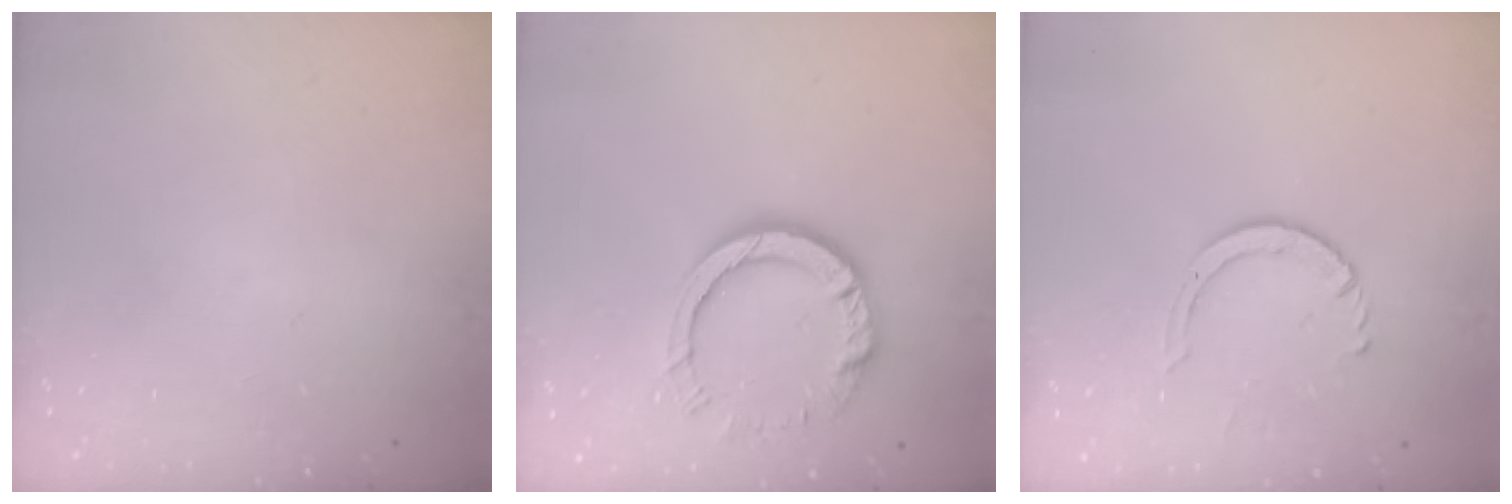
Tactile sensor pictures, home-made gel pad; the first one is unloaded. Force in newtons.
{"total": 10.8, "press": 10.7, "slide": 1.0}
{"total": 4.6, "press": 4.5, "slide": 0.5}